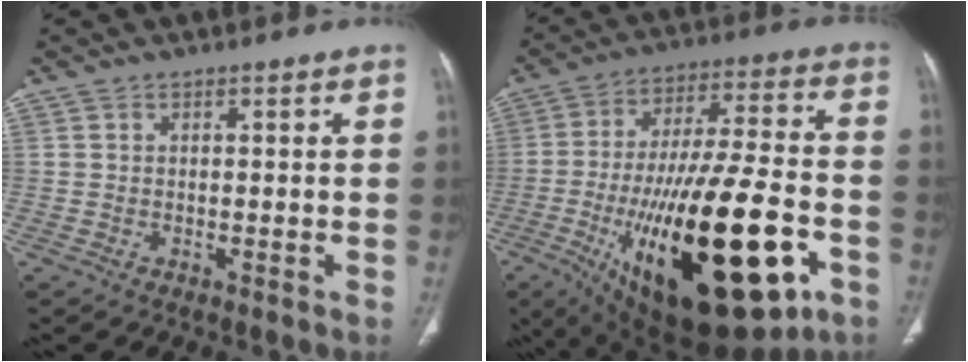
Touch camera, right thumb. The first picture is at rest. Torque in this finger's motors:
{"motor_torque": [2.61, 2.35, 2.77, 0.00, 1.05]}